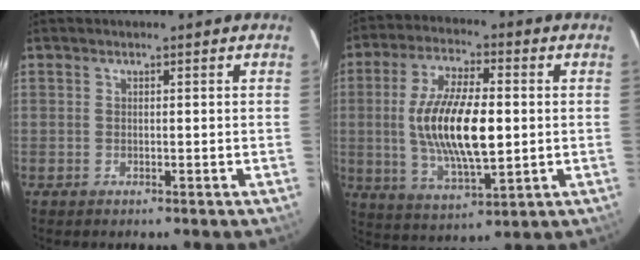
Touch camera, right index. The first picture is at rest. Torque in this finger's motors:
{"motor_torque": [1.69, -0.45, 1.05, 0.21]}